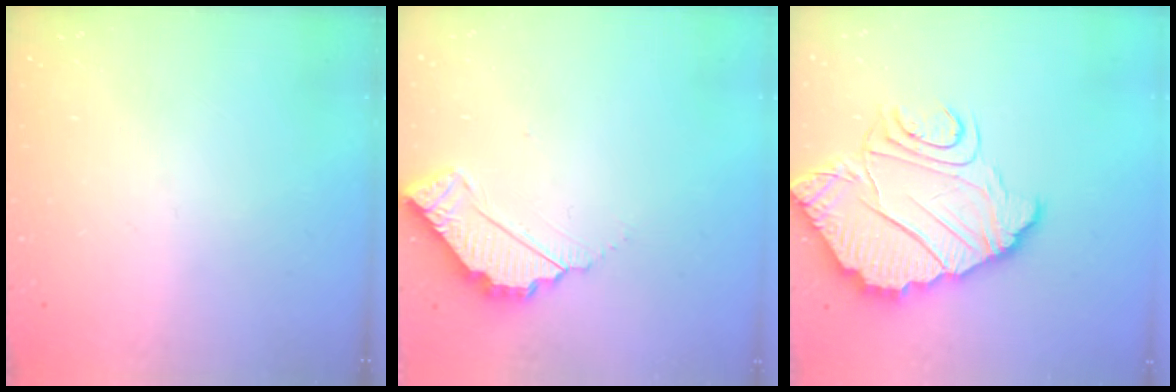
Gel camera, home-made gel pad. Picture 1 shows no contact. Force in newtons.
{"total": 4.7, "press": 4.7, "slide": 0.4}
{"total": 11.4, "press": 11.4, "slide": 1.0}